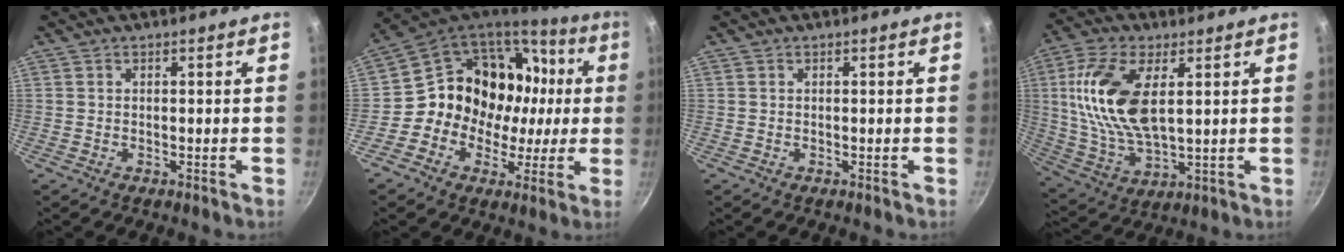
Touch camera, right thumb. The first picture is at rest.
{"total": 19.8, "force": [1.6, 16.3, 11.0], "torque": [-0.134, 0.041, 0.026]}
{"total": 0.0}
{"total": 16.3, "force": [3.8, 8.0, 13.7], "torque": [-0.269, -0.010, 0.078]}